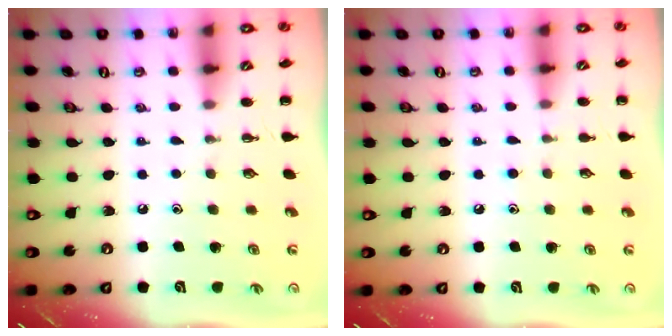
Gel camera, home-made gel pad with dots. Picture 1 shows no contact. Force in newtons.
{"total": 5.9, "press": 5.4, "slide": 2.3}